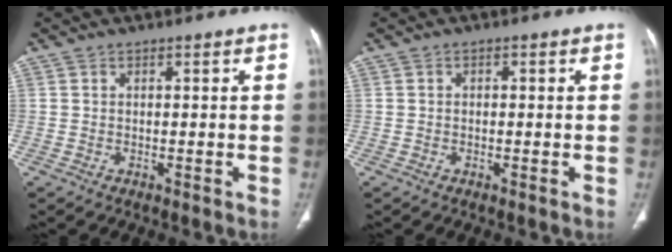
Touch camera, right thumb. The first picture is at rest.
{"total": 0.6, "force": [0.0, 0.5, 0.4], "torque": [-0.002, 0.002, -0.003]}